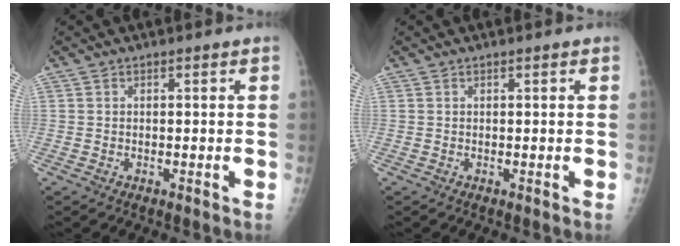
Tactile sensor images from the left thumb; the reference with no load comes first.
{"total": 0.0}